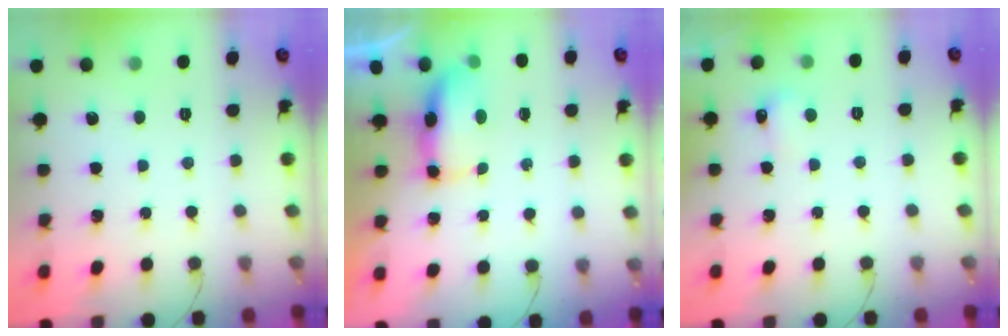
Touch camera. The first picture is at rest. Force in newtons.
{"total": 6.1, "press": 6.0, "slide": 0.6}
{"total": 7.2, "press": 4.2, "slide": 5.8}